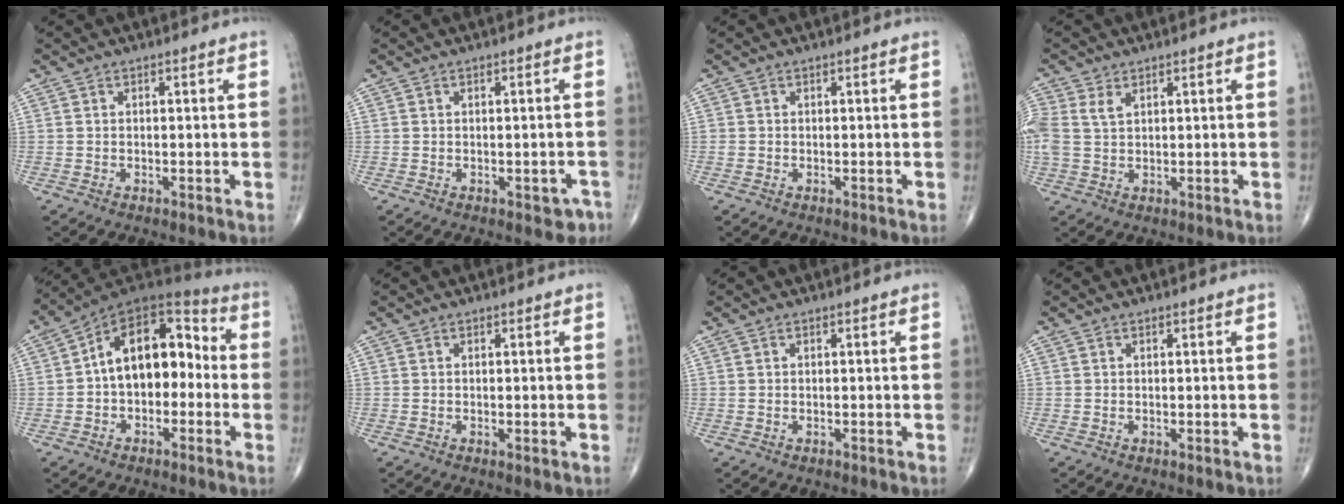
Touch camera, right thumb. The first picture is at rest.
{"total": 2.6, "force": [-1.3, 1.5, 1.7], "torque": [0.000, 0.011, -0.010]}
{"total": 0.5, "force": [-0.1, 0.5, 0.1], "torque": [0.000, 0.003, -0.001]}
{"total": 4.2, "force": [1.7, 2.6, 2.9], "torque": [-0.069, 0.007, 0.041]}
{"total": 15.7, "force": [-0.5, 9.9, 12.2], "torque": [-0.149, 0.054, -0.025]}
{"total": 0.6, "force": [-0.1, 0.1, 0.6], "torque": [-0.011, -0.004, 0.000]}
{"total": 0.0}
{"total": 0.0}